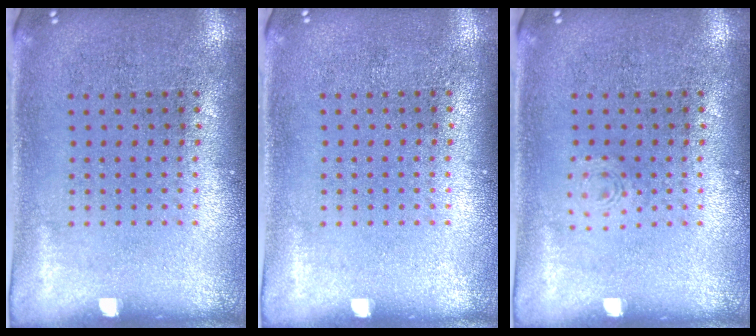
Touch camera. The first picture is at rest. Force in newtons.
{"total": 0.0}
{"total": 0.7, "press": 0.7, "slide": 0.1}